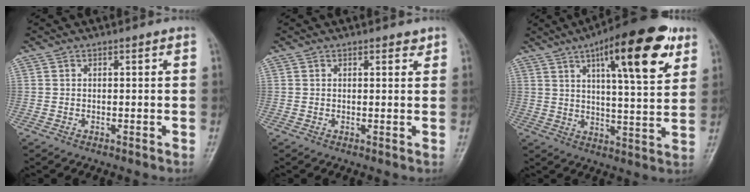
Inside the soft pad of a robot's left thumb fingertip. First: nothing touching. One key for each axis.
{"total": 1.3, "fx": 0.9, "fy": 0.6, "fz": 0.7, "tx": -0.001, "ty": -0.005, "tz": 0.009}
{"total": 19.2, "fx": 9.4, "fy": 5.5, "fz": 15.8, "tx": -0.205, "ty": -0.026, "tz": 0.135}